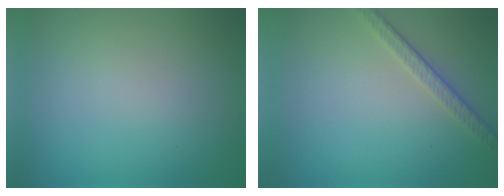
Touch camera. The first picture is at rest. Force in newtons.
{"total": 2.5, "press": 2.1, "slide": 1.4}